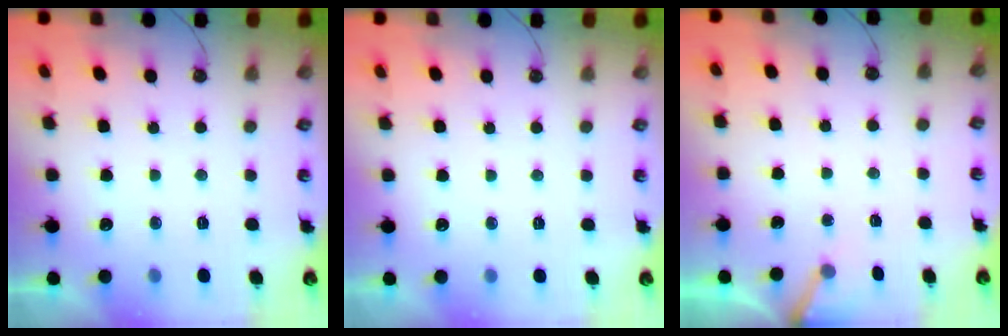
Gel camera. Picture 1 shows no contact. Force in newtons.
{"total": 0.0}
{"total": 3.5, "press": 3.5, "slide": 0.2}